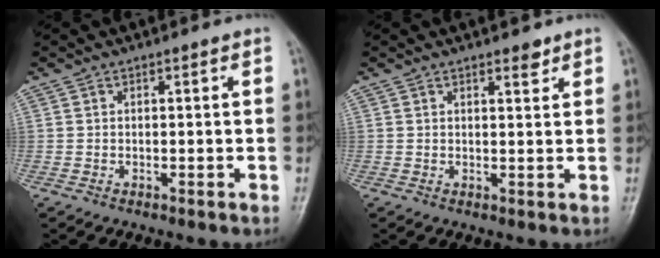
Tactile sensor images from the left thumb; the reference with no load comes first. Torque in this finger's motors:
{"motor_torque": [-0.01, 0.03, -0.10, -0.12, 0.06]}